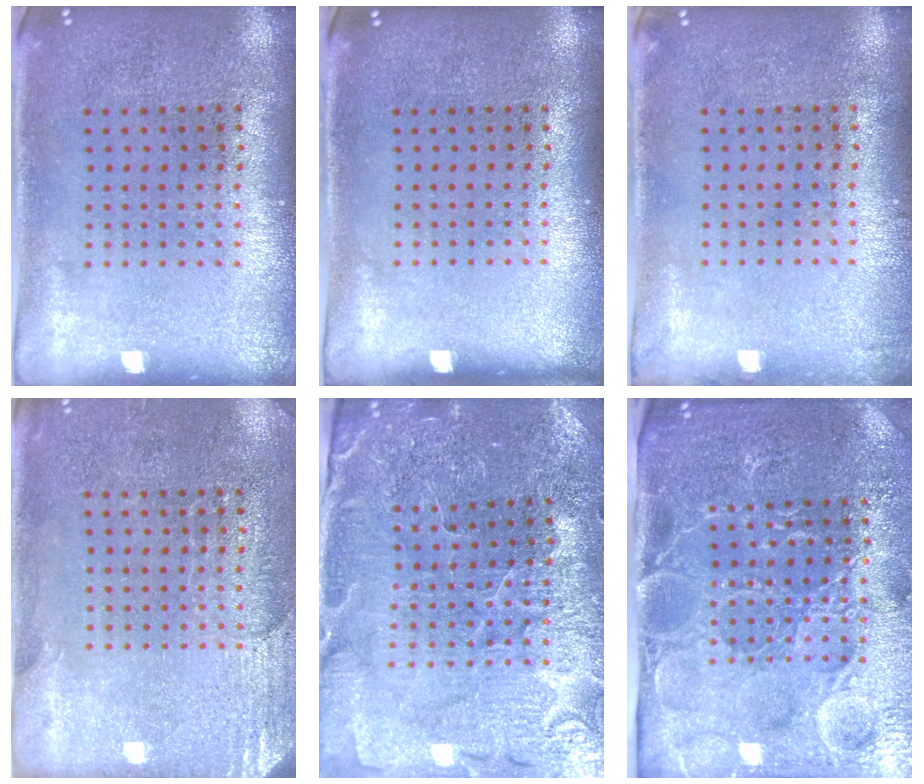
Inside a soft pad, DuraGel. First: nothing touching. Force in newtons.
{"total": 0.0}
{"total": 0.6, "press": 0.6, "slide": 0.1}
{"total": 2.6, "press": 2.3, "slide": 1.2}
{"total": 3.4, "press": 3.4, "slide": 0.3}
{"total": 4.9, "press": 4.5, "slide": 1.9}